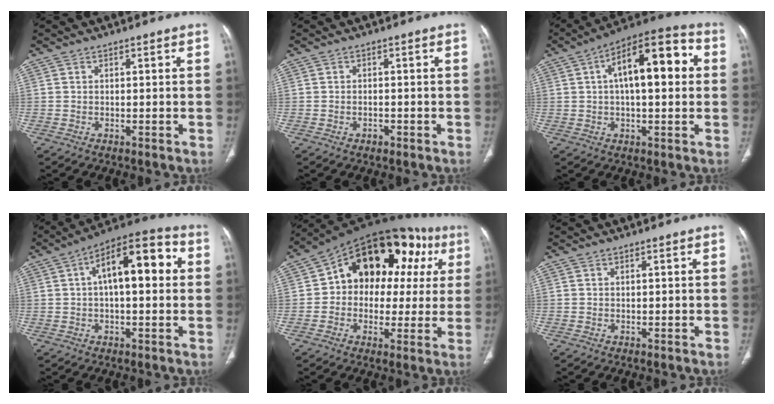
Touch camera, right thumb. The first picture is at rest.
{"total": 1.3, "force": [-0.6, 0.9, 0.6], "torque": [-0.011, 0.007, -0.006]}
{"total": 17.1, "force": [3.4, 7.1, 15.2], "torque": [-0.211, 0.032, 0.043]}
{"total": 15.6, "force": [3.0, 6.7, 13.8], "torque": [-0.193, 0.035, 0.039]}
{"total": 22.4, "force": [5.6, 14.9, 15.7], "torque": [-0.163, 0.041, 0.075]}
{"total": 0.6, "force": [0.2, 0.3, 0.5], "torque": [-0.008, 0.000, 0.005]}